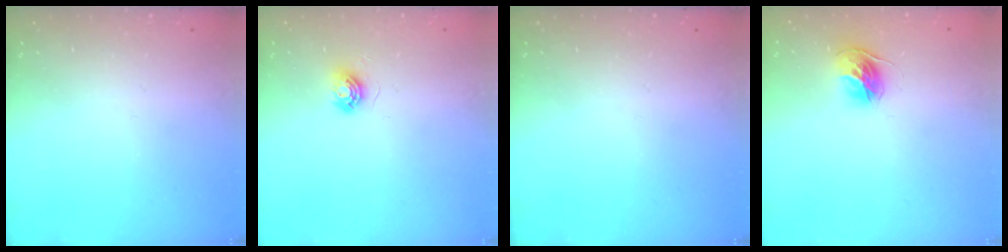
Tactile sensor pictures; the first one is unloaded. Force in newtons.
{"total": 5.6, "press": 5.6, "slide": 0.3}
{"total": 0.0}
{"total": 11.1, "press": 11.1, "slide": 0.9}